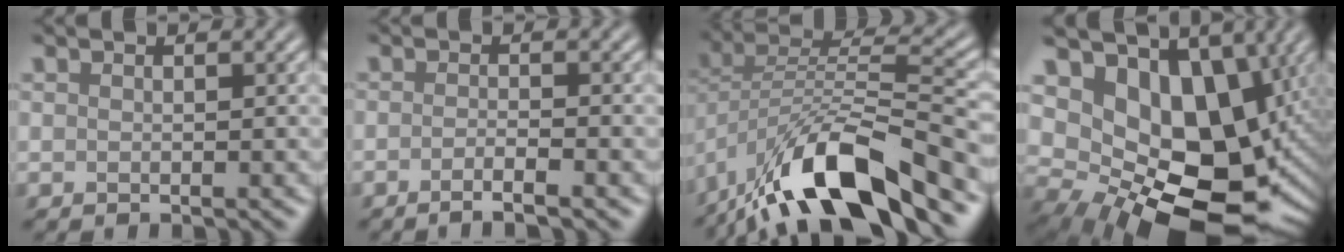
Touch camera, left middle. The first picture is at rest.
{"total": 2.1, "force": [-1.4, 0.4, 1.5], "torque": [-0.014, -0.006, -0.029]}
{"total": 12.7, "force": [-8.6, 3.8, 8.6], "torque": [-0.150, 0.003, -0.160]}
{"total": 15.5, "force": [1.3, 10.7, 11.1], "torque": [-0.143, -0.027, 0.048]}